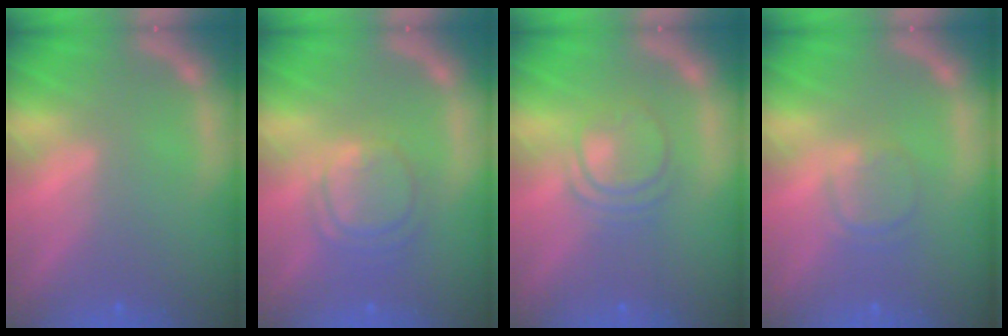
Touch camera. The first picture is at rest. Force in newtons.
{"total": 5.1}
{"total": 4.0}
{"total": 2.4}